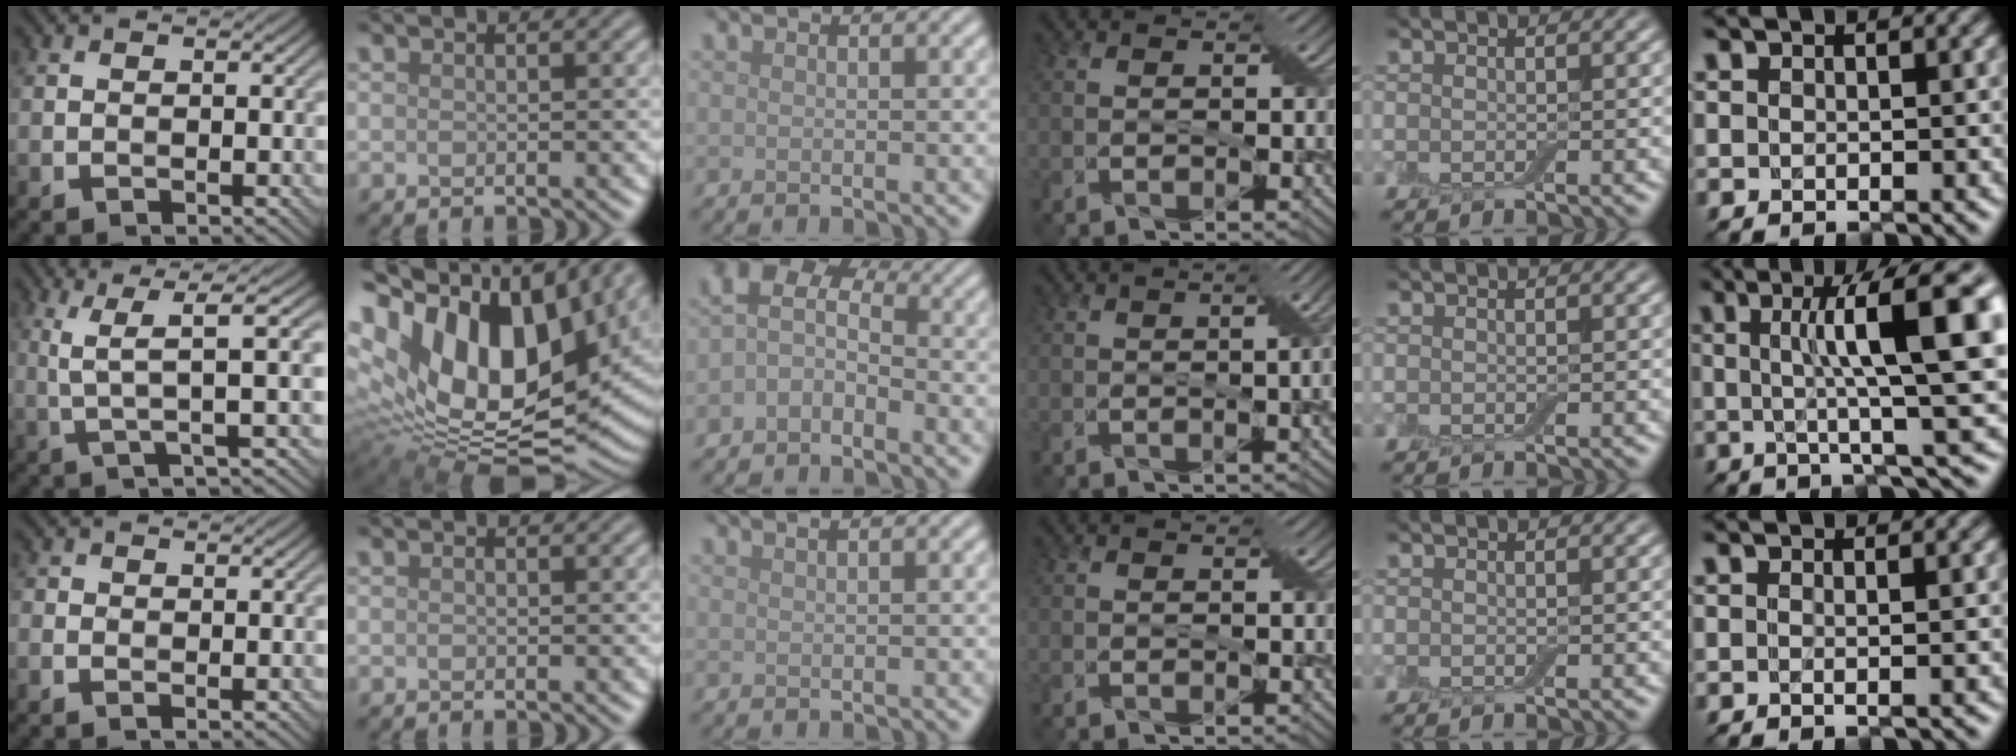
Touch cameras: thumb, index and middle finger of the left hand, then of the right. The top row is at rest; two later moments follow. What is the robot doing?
{"motion": "cut", "object": "cling film"}